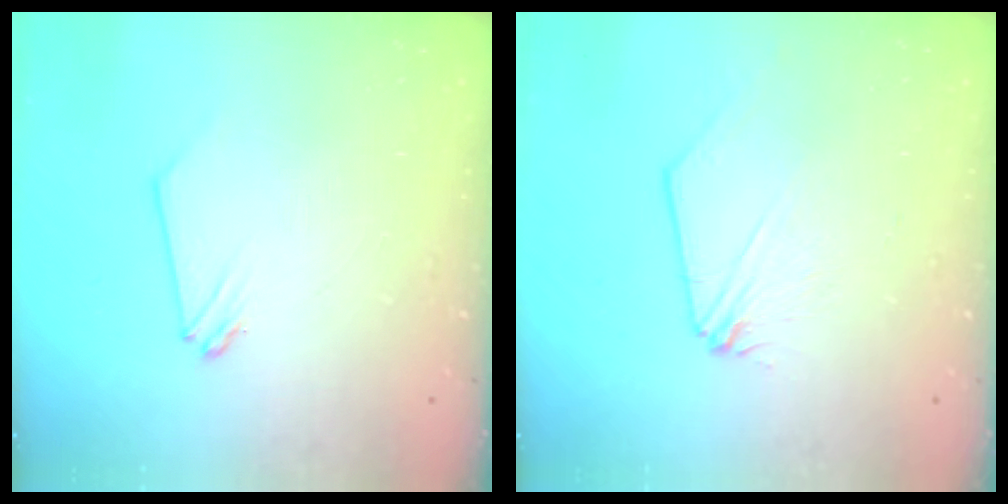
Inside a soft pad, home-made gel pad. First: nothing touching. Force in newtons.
{"total": 2.1, "press": 2.1, "slide": 0.2}